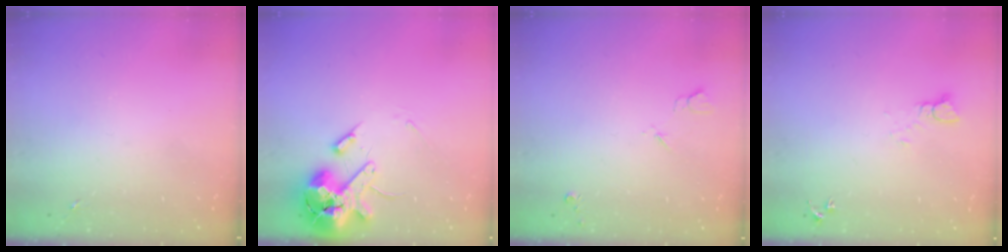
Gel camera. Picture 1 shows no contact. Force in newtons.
{"total": 14.6, "press": 14.4, "slide": 2.4}
{"total": 3.6, "press": 3.5, "slide": 0.8}
{"total": 3.7, "press": 3.7, "slide": 0.1}